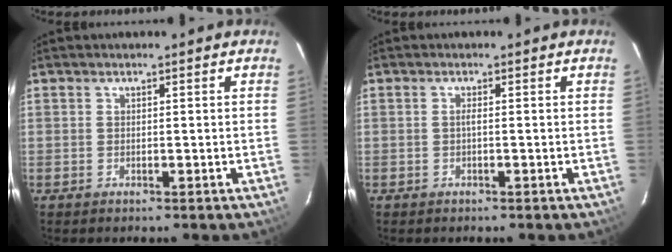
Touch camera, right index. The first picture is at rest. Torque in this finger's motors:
{"motor_torque": [0.33, 0.28, -0.02, 0.03]}